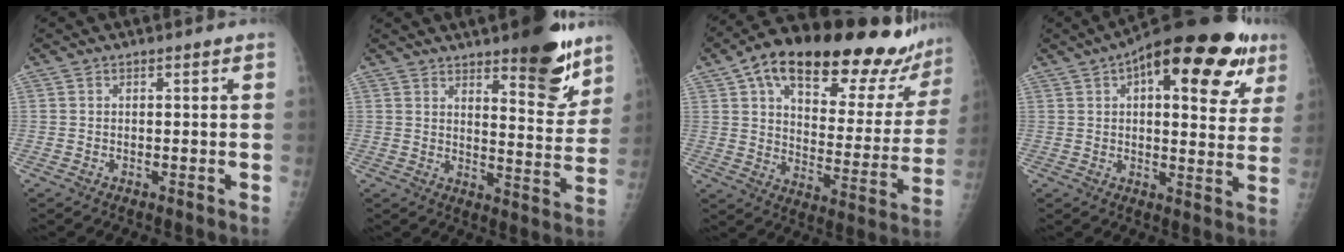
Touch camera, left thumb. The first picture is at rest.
{"total": 13.9, "force": [9.5, 4.2, 9.2], "torque": [-0.085, -0.067, 0.138]}
{"total": 29.7, "force": [21.0, 10.7, 18.0], "torque": [-0.229, -0.055, 0.296]}
{"total": 24.4, "force": [11.2, 9.8, 19.3], "torque": [-0.246, 0.005, 0.150]}